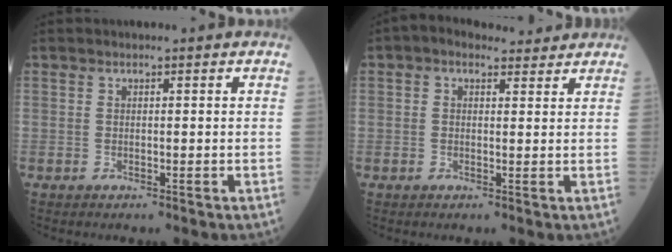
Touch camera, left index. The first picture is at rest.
{"total": 4.6, "force": [3.4, 2.4, 1.9], "torque": [-0.031, 0.029, 0.054]}